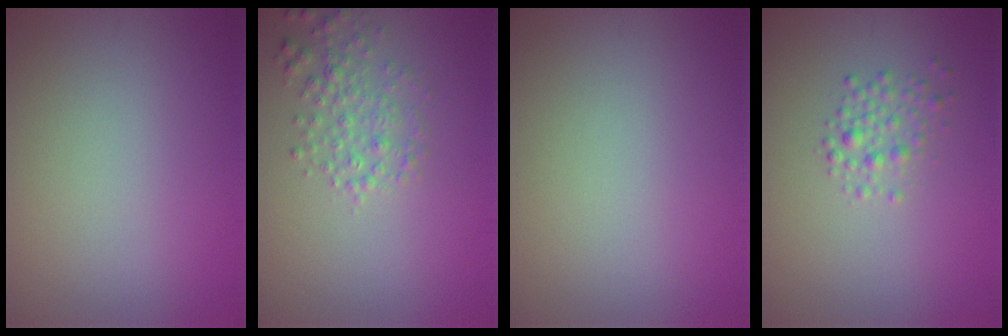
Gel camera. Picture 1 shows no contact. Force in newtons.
{"total": 2.5, "press": 2.5, "slide": 0.1}
{"total": 0.0}
{"total": 1.8, "press": 1.8, "slide": 0.0}